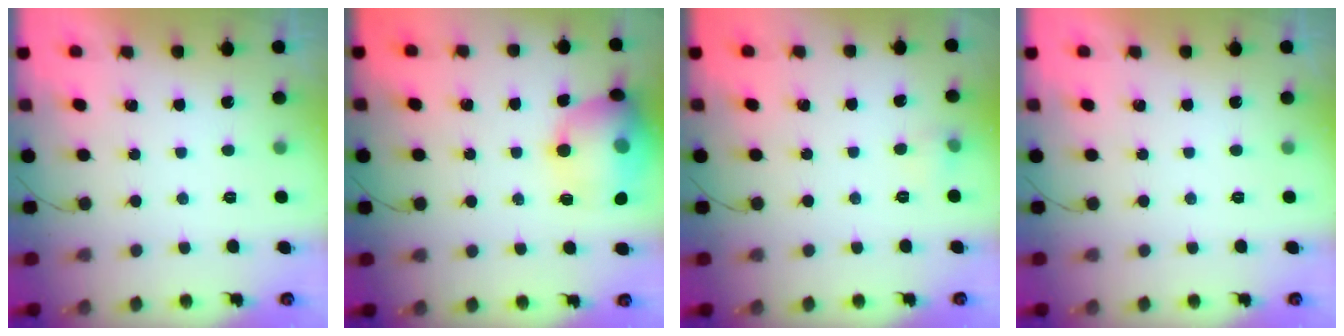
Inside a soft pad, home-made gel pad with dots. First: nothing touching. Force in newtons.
{"total": 15.7, "press": 15.5, "slide": 2.6}
{"total": 5.7, "press": 4.1, "slide": 3.9}
{"total": 0.0}